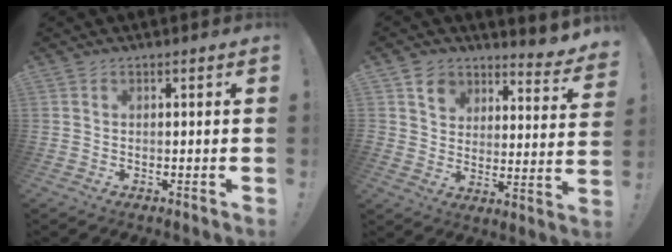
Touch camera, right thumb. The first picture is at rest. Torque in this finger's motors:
{"motor_torque": [0.29, 1.31, -0.15, 0.29, 0.02]}